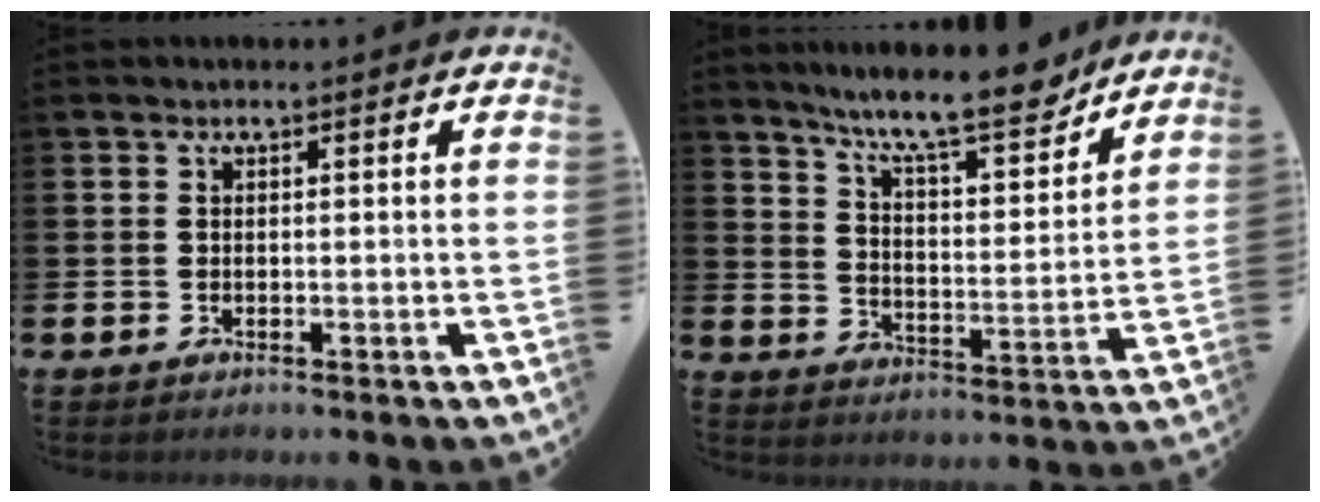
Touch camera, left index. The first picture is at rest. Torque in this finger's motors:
{"motor_torque": [0.38, -0.45, 1.00, 0.21]}